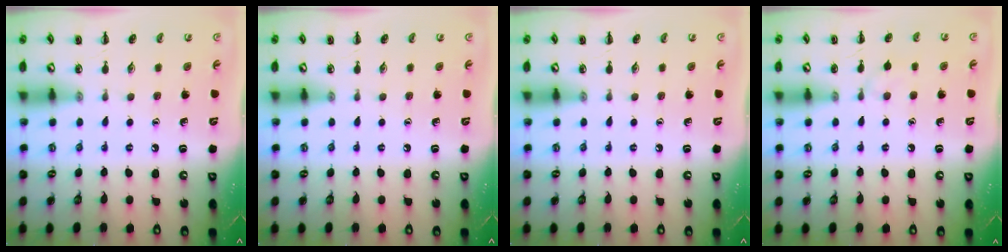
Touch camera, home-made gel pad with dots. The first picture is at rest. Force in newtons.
{"total": 0.0}
{"total": 0.0}
{"total": 5.6, "press": 5.3, "slide": 1.7}